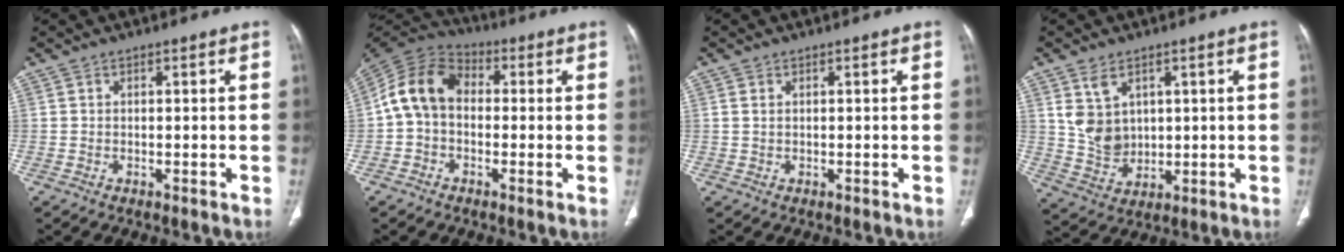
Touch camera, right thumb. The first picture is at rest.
{"total": 10.8, "force": [-0.2, 8.1, 7.1], "torque": [-0.125, 0.033, -0.020]}
{"total": 1.1, "force": [0.4, 0.7, 0.7], "torque": [-0.018, 0.002, 0.012]}
{"total": 7.2, "force": [2.9, 5.3, 4.0], "torque": [-0.062, -0.018, 0.074]}